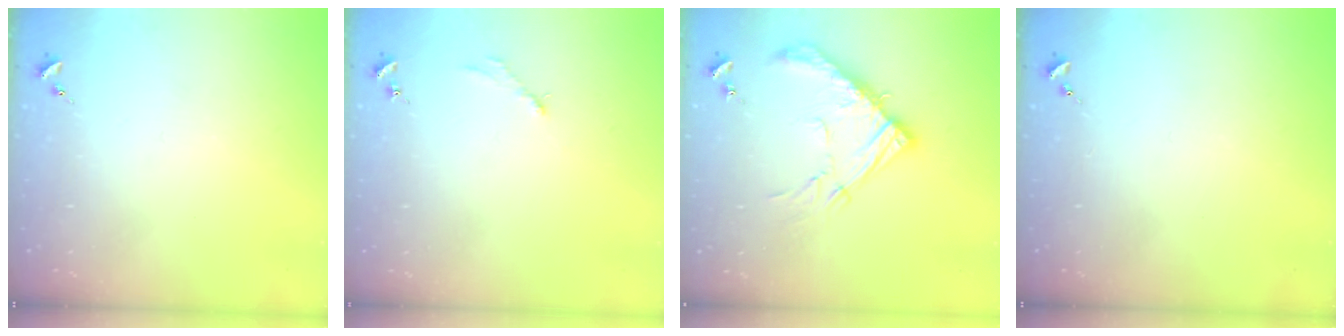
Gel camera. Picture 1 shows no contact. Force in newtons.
{"total": 2.8, "press": 2.8, "slide": 0.4}
{"total": 16.8, "press": 16.7, "slide": 1.7}
{"total": 0.0}